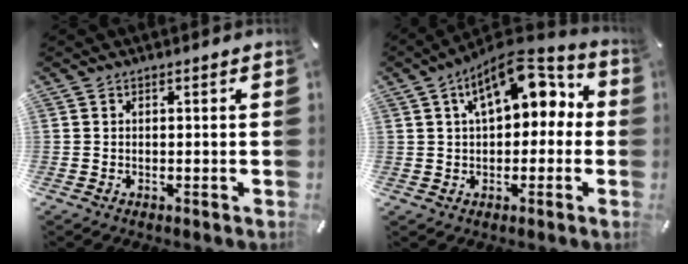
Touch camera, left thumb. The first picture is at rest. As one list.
[{"total": 13.0, "force": [5.2, 7.5, 9.2], "torque": [-0.139, -0.017, 0.090]}]